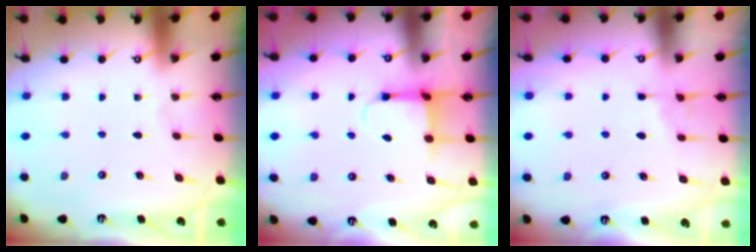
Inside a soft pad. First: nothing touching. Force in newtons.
{"total": 3.8, "press": 3.6, "slide": 1.3}
{"total": 3.6, "press": 3.6, "slide": 0.5}